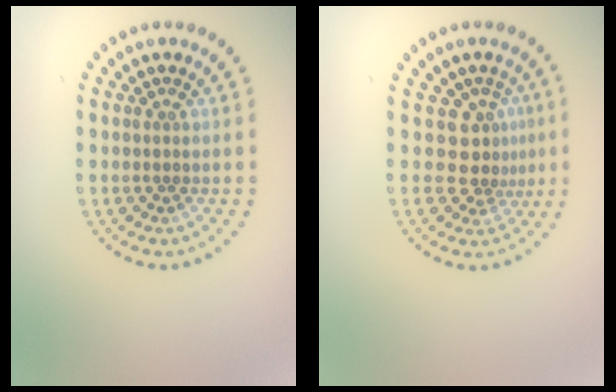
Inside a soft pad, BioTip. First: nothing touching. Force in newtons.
{"total": 2.9, "press": 2.1, "slide": 2.0}